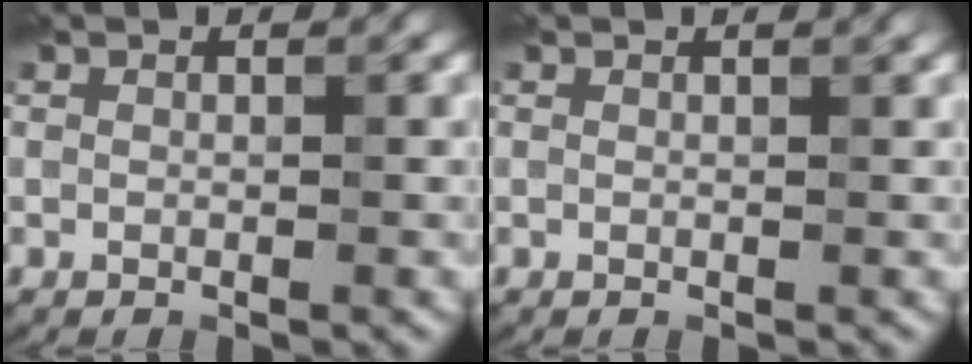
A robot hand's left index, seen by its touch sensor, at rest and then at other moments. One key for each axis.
{"total": 0.9, "fx": 0.6, "fy": 0.3, "fz": 0.6, "tx": -0.001, "ty": 0.004, "tz": 0.006}